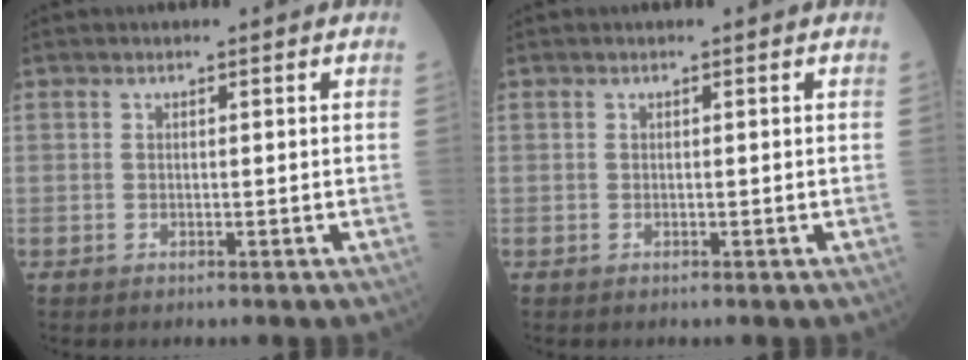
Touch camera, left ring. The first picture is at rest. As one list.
[{"total": 0.0}]